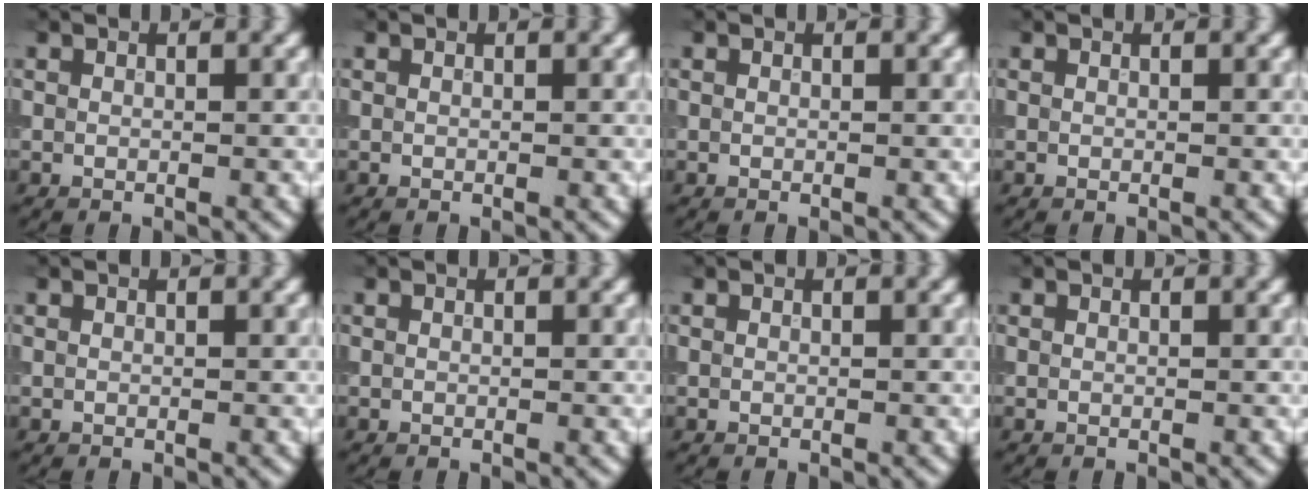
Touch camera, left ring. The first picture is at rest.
{"total": 0.0}
{"total": 0.0}
{"total": 0.0}
{"total": 0.0}
{"total": 0.0}
{"total": 0.0}
{"total": 0.0}